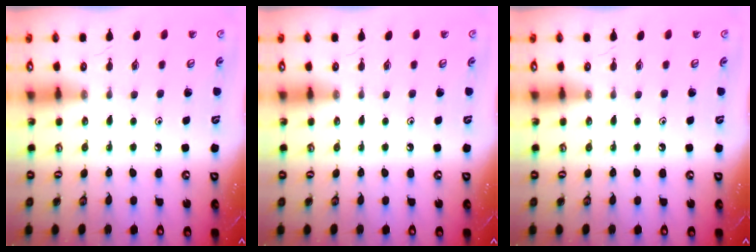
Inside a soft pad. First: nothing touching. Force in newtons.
{"total": 0.0}
{"total": 0.0}